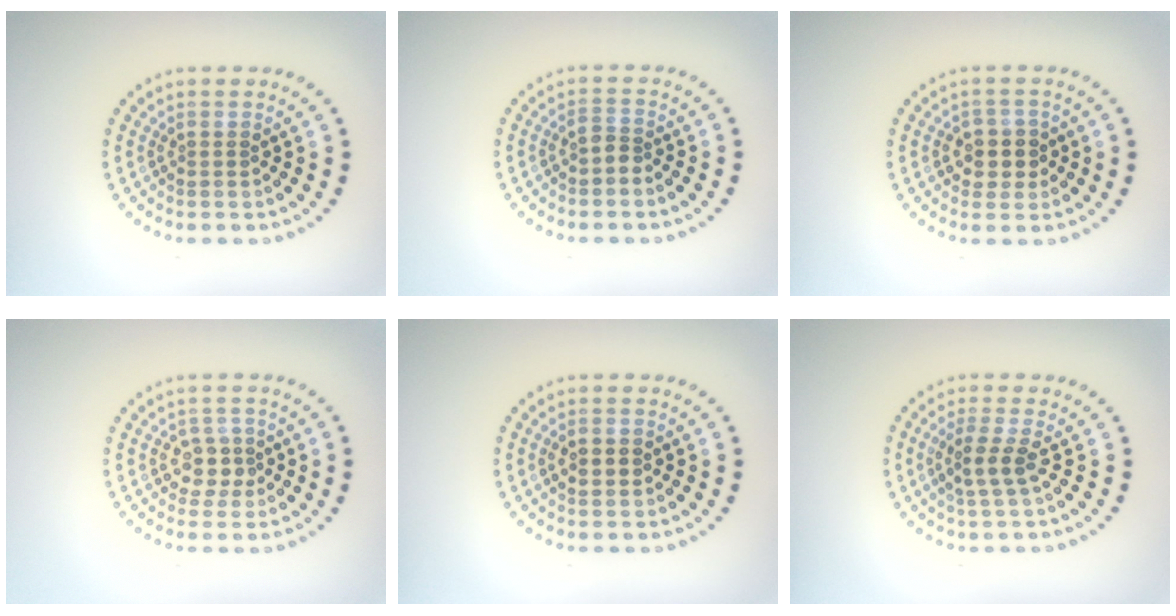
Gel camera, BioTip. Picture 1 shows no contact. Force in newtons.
{"total": 1.5, "press": 1.2, "slide": 0.9}
{"total": 2.6, "press": 2.5, "slide": 0.8}
{"total": 2.3, "press": 2.0, "slide": 1.1}
{"total": 2.2, "press": 2.2, "slide": 0.1}
{"total": 2.3, "press": 1.9, "slide": 1.2}